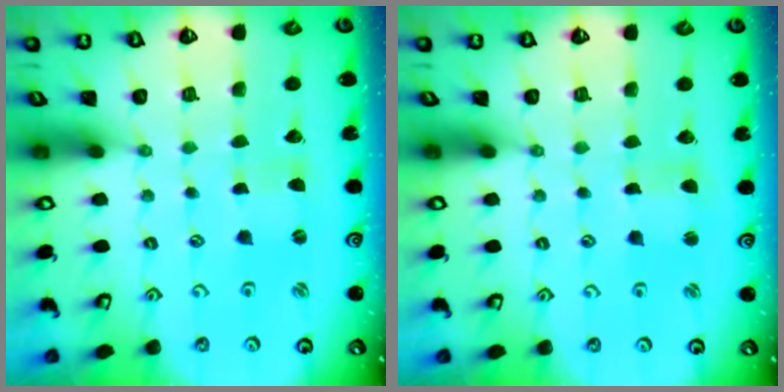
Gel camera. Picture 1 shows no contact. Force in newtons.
{"total": 1.2, "press": 1.1, "slide": 0.3}